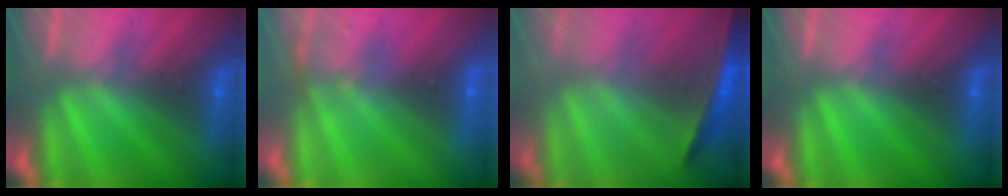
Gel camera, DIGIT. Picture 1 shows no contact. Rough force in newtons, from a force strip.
{"total": 2.2}
{"total": 1.5}
{"total": 0.0}